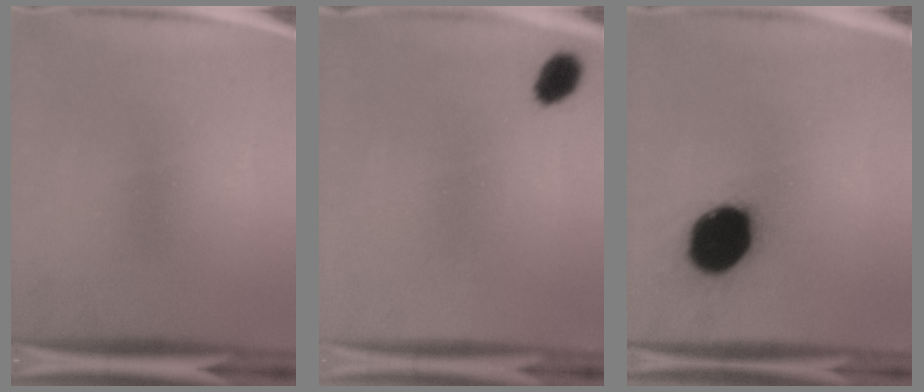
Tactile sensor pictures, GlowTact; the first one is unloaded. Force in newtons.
{"total": 4.3}
{"total": 19.9}